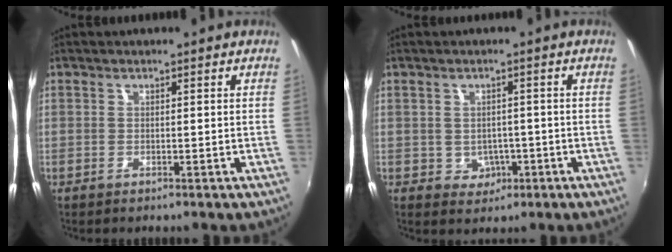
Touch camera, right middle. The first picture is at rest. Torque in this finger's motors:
{"motor_torque": [0.32, -0.13, 0.01, 0.01]}